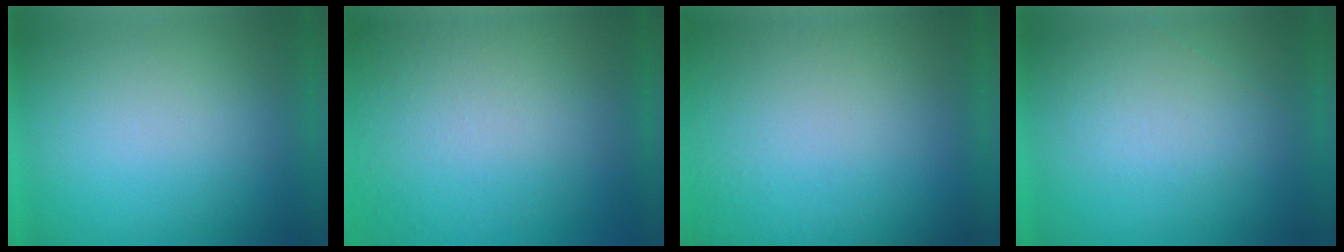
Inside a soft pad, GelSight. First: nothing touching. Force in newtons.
{"total": 8.7}
{"total": 4.7}
{"total": 1.0}